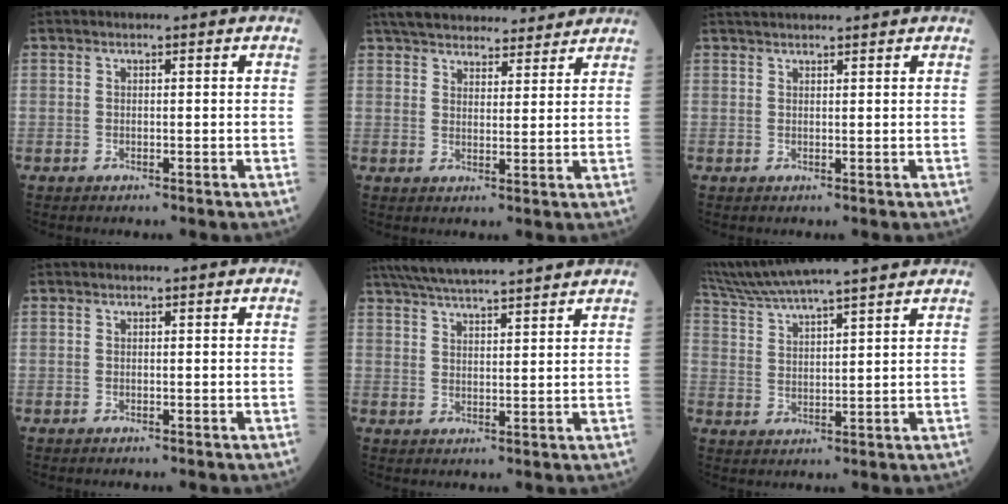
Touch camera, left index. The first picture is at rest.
{"total": 17.7, "force": [15.7, 4.9, 6.5], "torque": [-0.103, 0.035, 0.227]}
{"total": 5.1, "force": [4.7, 0.2, 2.1], "torque": [-0.028, 0.037, 0.074]}
{"total": 0.0}
{"total": 14.1, "force": [12.6, 0.9, 6.4], "torque": [-0.117, 0.034, 0.193]}
{"total": 15.9, "force": [14.1, 0.0, 7.2], "torque": [-0.138, 0.030, 0.230]}